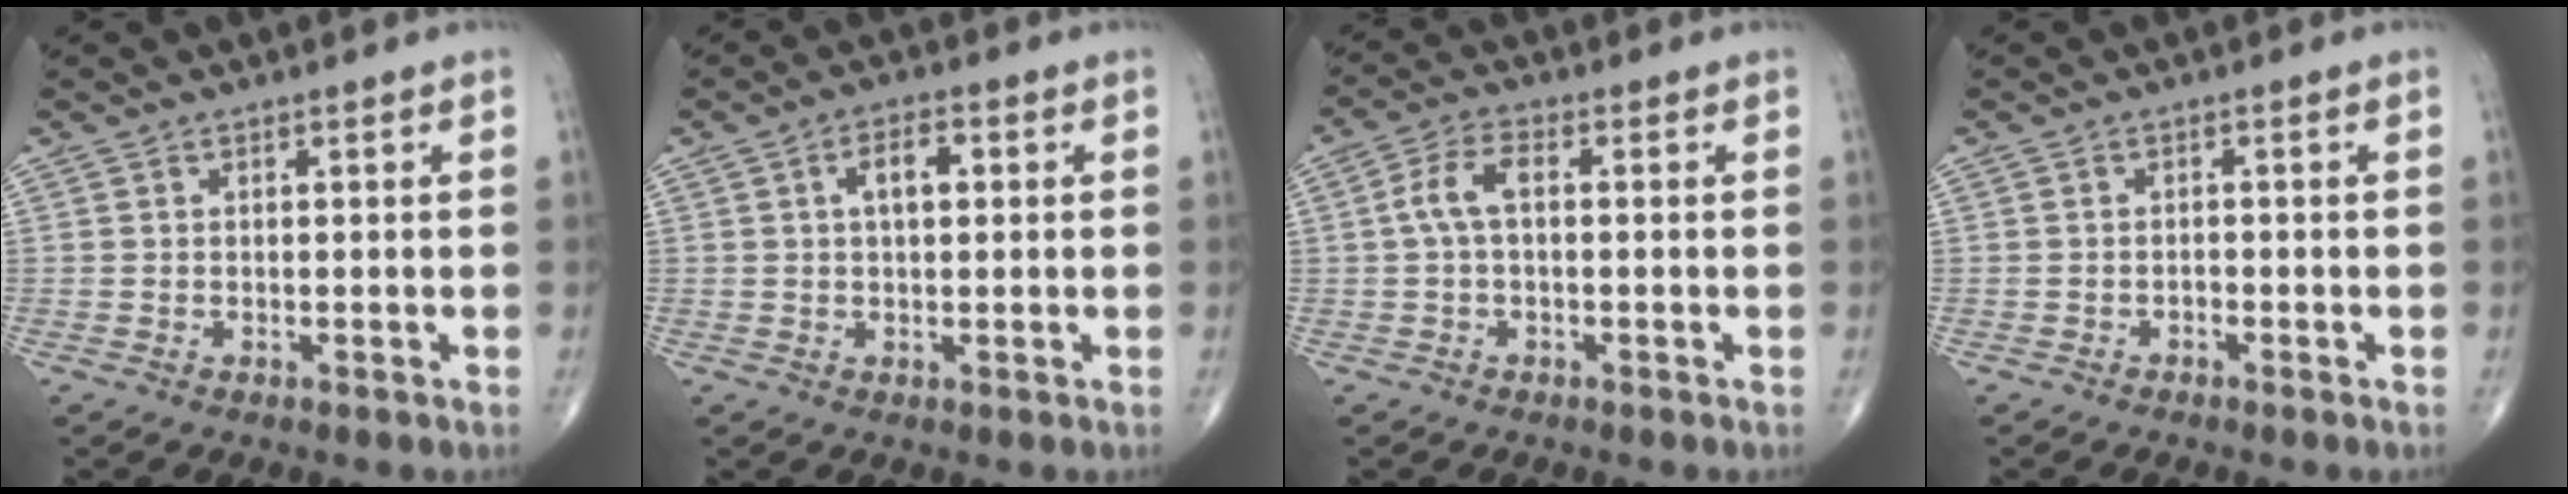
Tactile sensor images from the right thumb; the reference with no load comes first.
{"total": 5.0, "force": [1.1, 2.5, 4.2], "torque": [-0.063, 0.009, 0.015]}
{"total": 5.1, "force": [0.2, 2.5, 4.5], "torque": [-0.092, 0.017, -0.002]}
{"total": 0.8, "force": [-0.7, 0.4, 0.2], "torque": [0.000, 0.002, -0.015]}